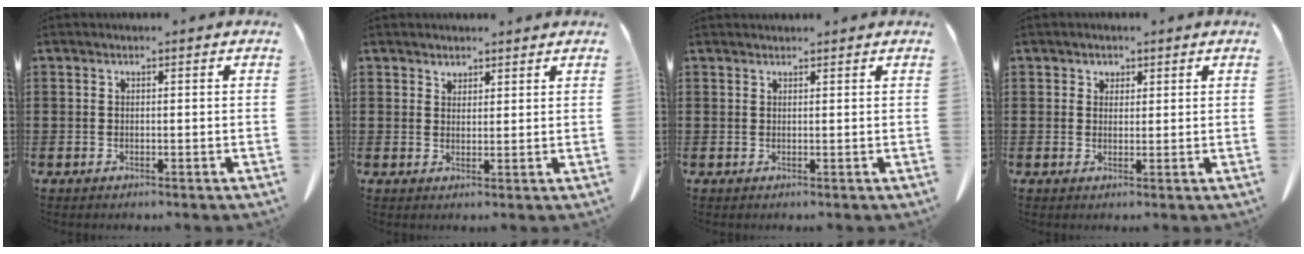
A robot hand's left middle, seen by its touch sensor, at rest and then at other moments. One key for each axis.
{"total": 2.0, "fx": 1.9, "fy": 0.7, "fz": -0.1, "tx": -0.002, "ty": 0.002, "tz": 0.038}
{"total": 0.8, "fx": 0.8, "fy": 0.1, "fz": 0.1, "tx": -0.003, "ty": 0.000, "tz": 0.015}
{"total": 1.5, "fx": 1.0, "fy": 1.1, "fz": 0.1, "tx": 0.003, "ty": 0.004, "tz": 0.018}